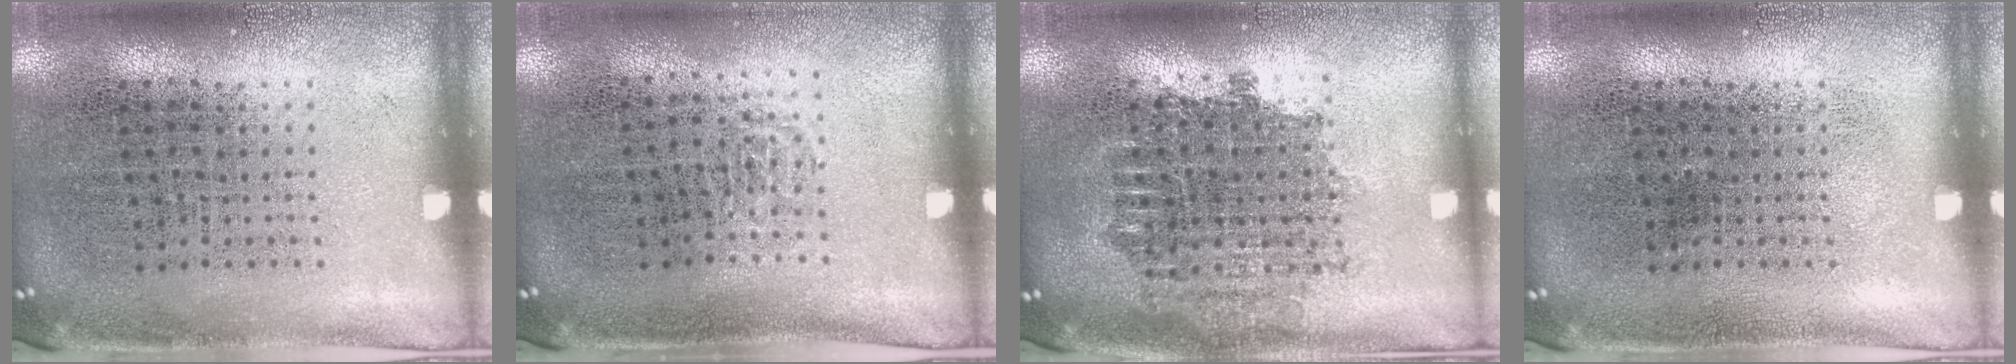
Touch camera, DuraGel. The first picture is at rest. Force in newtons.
{"total": 0.5, "press": 0.4, "slide": 0.4}
{"total": 1.6, "press": 1.3, "slide": 1.0}
{"total": 0.0}